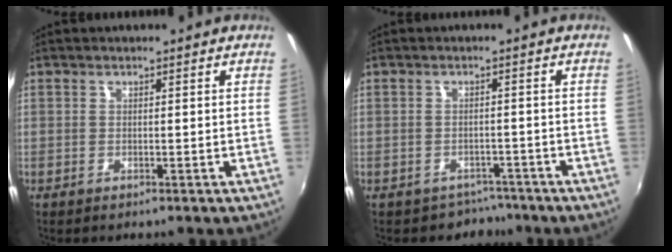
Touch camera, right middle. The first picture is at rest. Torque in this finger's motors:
{"motor_torque": [0.17, -0.15, 0.02, 0.00]}